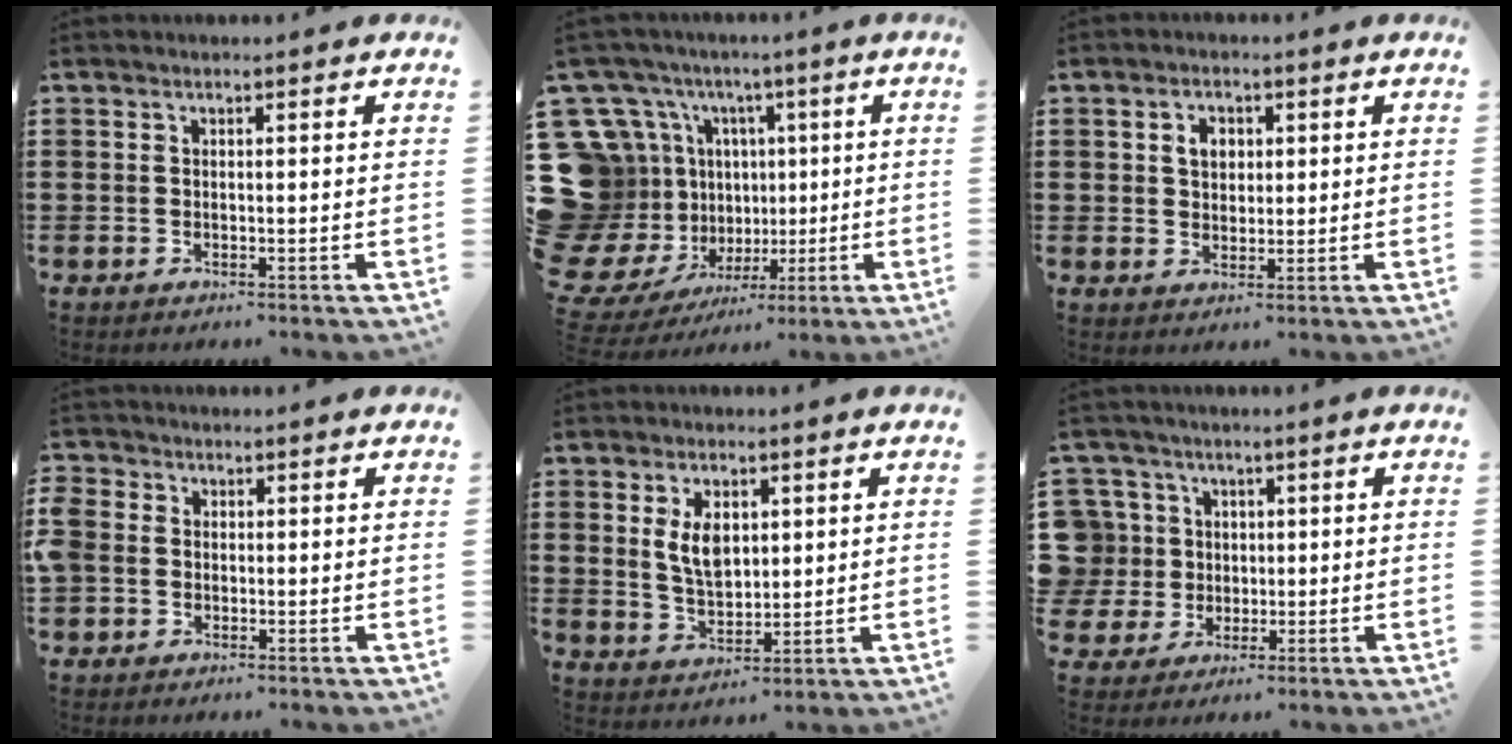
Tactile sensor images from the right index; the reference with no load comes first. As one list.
[{"total": 14.1, "force": [0.8, 14.0, 1.9], "torque": [-0.115, -0.027, 0.070]}, {"total": 3.0, "force": [0.8, 2.3, 1.8], "torque": [-0.044, 0.013, 0.012]}, {"total": 2.2, "force": [-0.7, 1.9, 1.0], "torque": [-0.038, 0.002, -0.020]}, {"total": 5.7, "force": [1.6, 3.3, 4.4], "torque": [-0.088, 0.007, 0.025]}, {"total": 6.6, "force": [0.8, 6.4, 1.1], "torque": [-0.069, 0.013, 0.014]}]